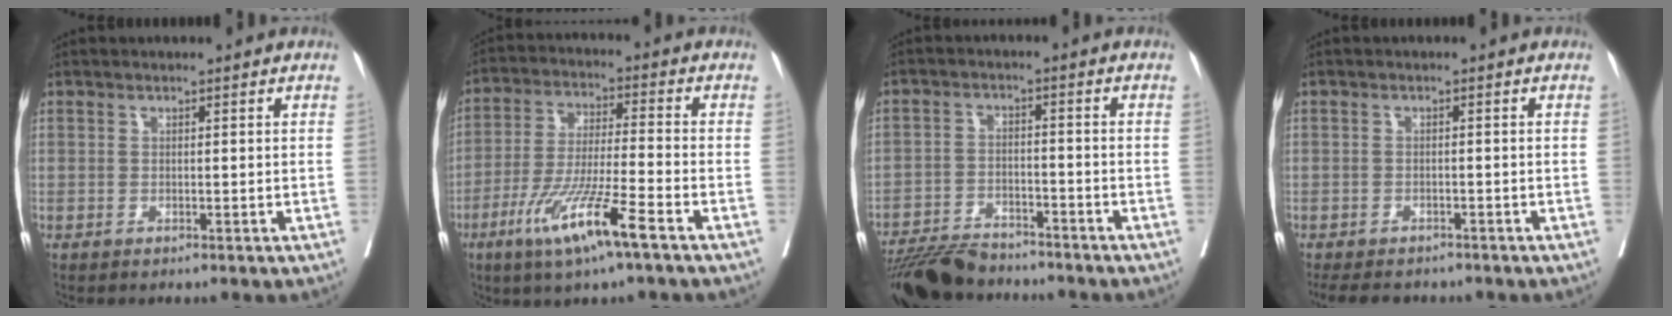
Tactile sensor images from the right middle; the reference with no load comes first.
{"total": 11.6, "force": [-6.3, 0.0, 9.7], "torque": [-0.194, -0.027, -0.118]}
{"total": 10.0, "force": [-9.4, 2.2, 2.8], "torque": [-0.043, -0.006, -0.157]}
{"total": 7.9, "force": [-6.8, 3.0, 2.8], "torque": [-0.043, -0.008, -0.091]}